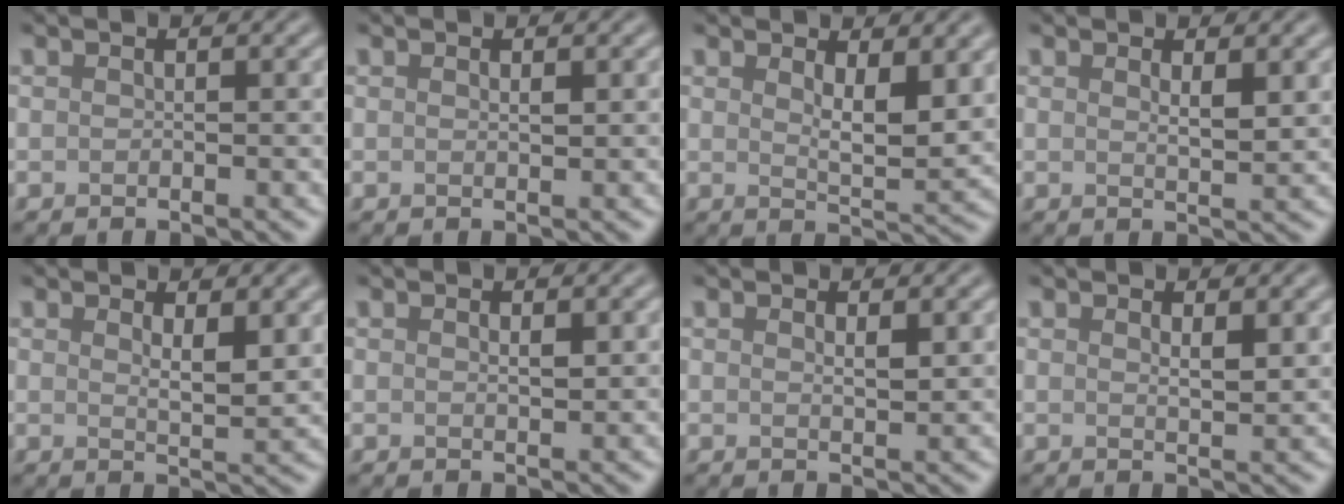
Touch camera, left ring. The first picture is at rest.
{"total": 0.6, "force": [0.2, 0.2, 0.5], "torque": [-0.008, -0.001, 0.004]}
{"total": 4.1, "force": [1.6, 1.3, 3.6], "torque": [-0.063, -0.011, 0.032]}
{"total": 1.7, "force": [0.8, 0.4, 1.4], "torque": [-0.023, -0.005, 0.015]}
{"total": 2.4, "force": [1.2, 0.6, 2.1], "torque": [-0.034, -0.007, 0.023]}
{"total": 0.9, "force": [0.3, 0.3, 0.8], "torque": [-0.014, -0.002, 0.006]}
{"total": 1.1, "force": [0.5, 0.3, 0.9], "torque": [-0.017, -0.004, 0.010]}
{"total": 1.4, "force": [0.8, 0.3, 1.1], "torque": [-0.019, -0.005, 0.014]}